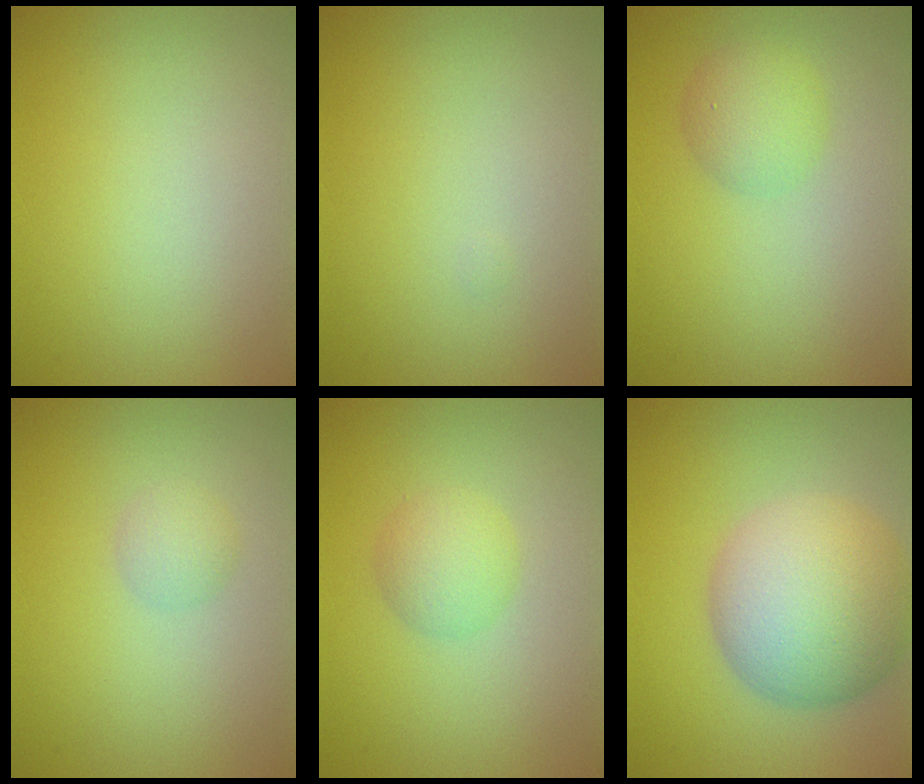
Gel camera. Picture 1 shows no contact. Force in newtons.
{"total": 0.0}
{"total": 2.5, "press": 2.5, "slide": 0.1}
{"total": 1.4, "press": 1.4, "slide": 0.1}
{"total": 2.5, "press": 2.5, "slide": 0.1}
{"total": 9.4, "press": 9.3, "slide": 0.2}